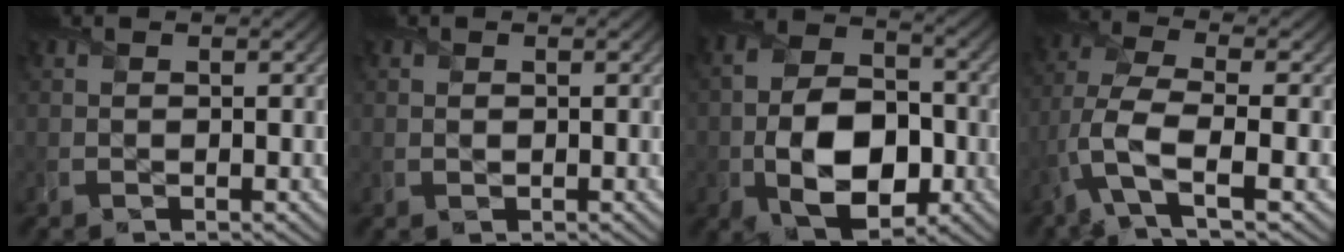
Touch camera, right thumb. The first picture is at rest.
{"total": 0.6, "force": [0.1, 0.4, 0.4], "torque": [-0.009, -0.001, 0.004]}
{"total": 10.9, "force": [-2.7, 7.1, 7.9], "torque": [-0.166, -0.020, -0.042]}
{"total": 8.9, "force": [-3.6, 3.0, 7.6], "torque": [-0.177, -0.003, -0.087]}